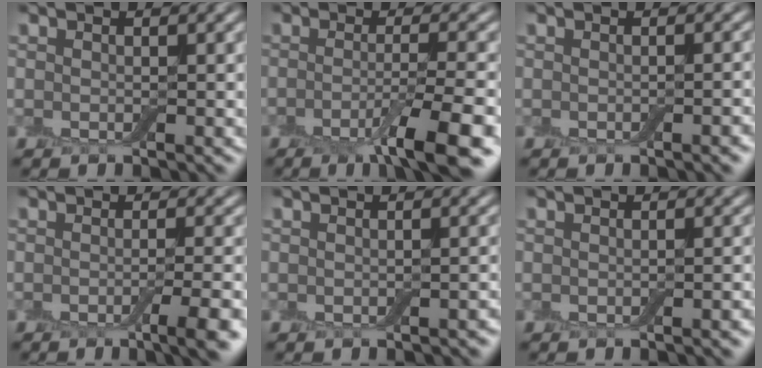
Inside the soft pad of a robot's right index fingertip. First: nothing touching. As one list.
[{"total": 6.9, "force": [-3.4, 1.0, 5.9], "torque": [-0.084, -0.005, -0.059]}, {"total": 1.7, "force": [-0.7, 0.3, 1.5], "torque": [-0.013, 0.001, -0.007]}, {"total": 5.0, "force": [-2.2, 1.0, 4.3], "torque": [-0.053, -0.003, -0.032]}, {"total": 0.7, "force": [-0.5, 0.2, 0.5], "torque": [-0.010, -0.001, -0.003]}, {"total": 1.4, "force": [-0.6, 0.2, 1.3], "torque": [-0.013, 0.000, -0.006]}]